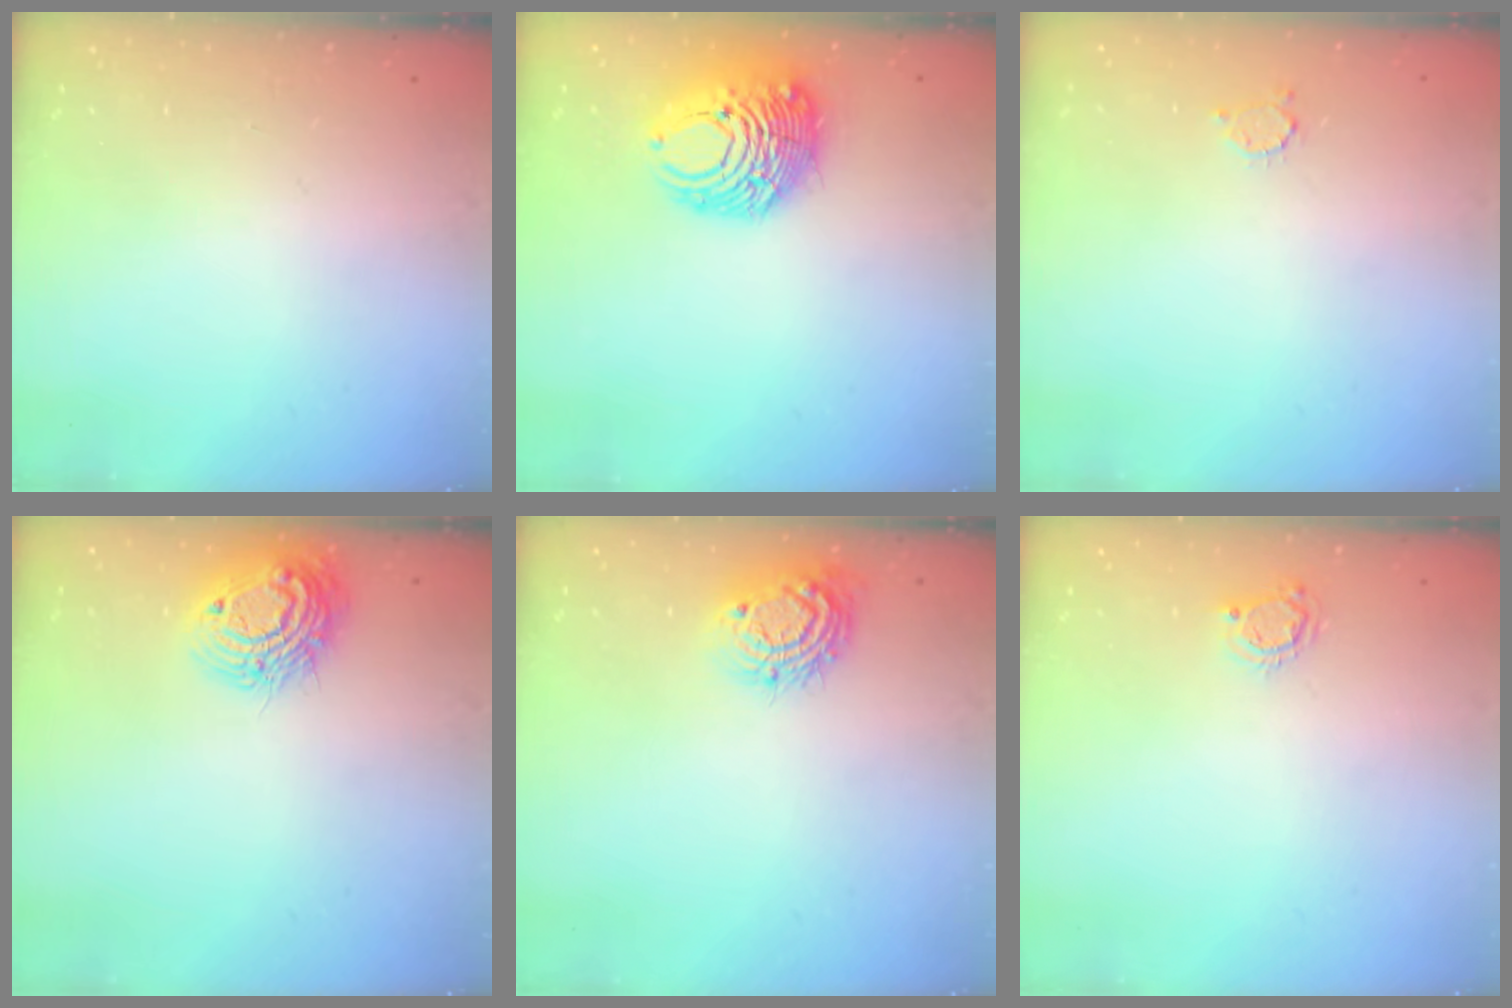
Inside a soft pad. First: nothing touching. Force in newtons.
{"total": 11.3, "press": 11.3, "slide": 1.2}
{"total": 2.7, "press": 2.7, "slide": 0.3}
{"total": 13.1, "press": 13.1, "slide": 0.9}
{"total": 10.6, "press": 10.6, "slide": 0.7}
{"total": 3.8, "press": 3.8, "slide": 0.5}